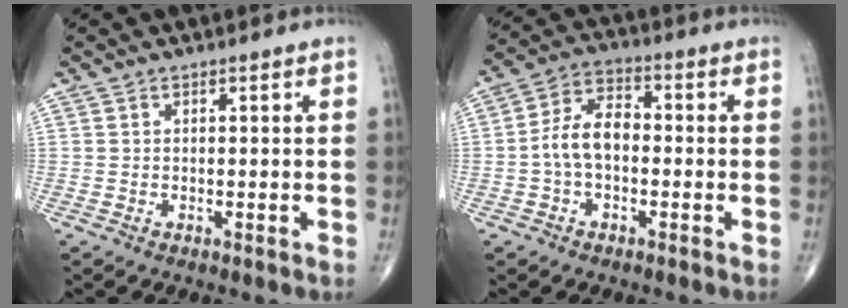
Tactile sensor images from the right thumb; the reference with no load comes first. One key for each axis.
{"total": 8.2, "fx": -1.1, "fy": 5.0, "fz": 6.4, "tx": -0.114, "ty": 0.030, "tz": -0.031}